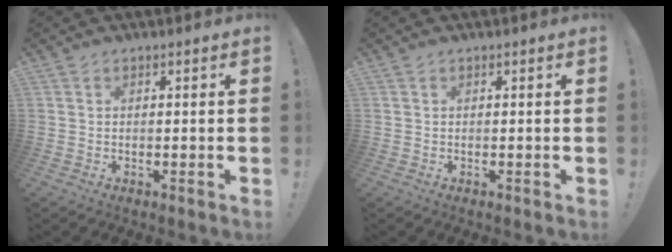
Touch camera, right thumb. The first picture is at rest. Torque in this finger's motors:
{"motor_torque": [0.00, 0.00, -0.11, 0.11, 0.01]}